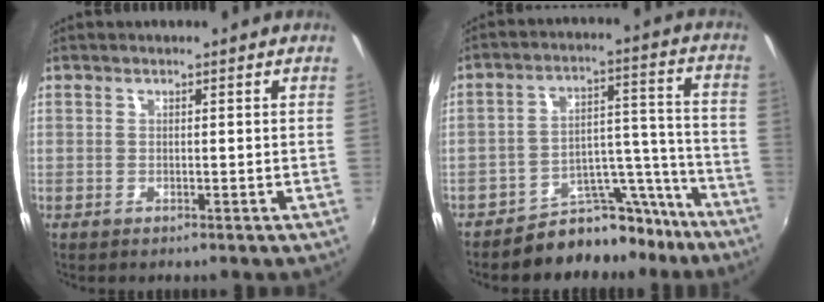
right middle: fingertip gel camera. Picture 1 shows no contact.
{"total": 11.3, "force": [-10.0, 4.9, 2.2], "torque": [-0.020, 0.057, -0.143]}